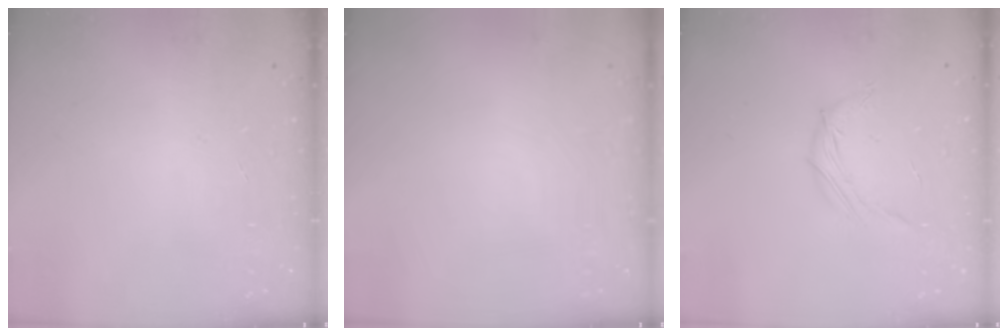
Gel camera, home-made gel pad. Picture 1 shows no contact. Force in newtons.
{"total": 0.0}
{"total": 4.7, "press": 4.6, "slide": 0.9}